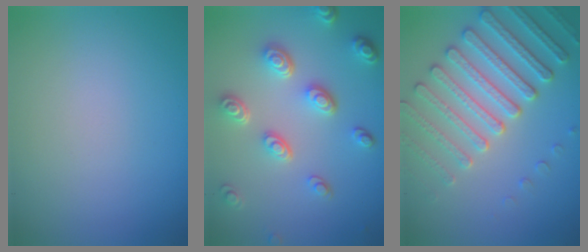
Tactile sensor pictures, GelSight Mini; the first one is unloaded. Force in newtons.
{"total": 4.7, "press": 3.6, "slide": 3.1}
{"total": 5.1, "press": 4.8, "slide": 1.7}